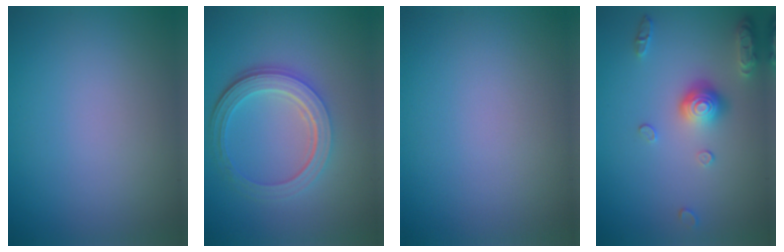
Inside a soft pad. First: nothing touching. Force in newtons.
{"total": 5.2, "press": 3.9, "slide": 3.5}
{"total": 0.0}
{"total": 3.7, "press": 3.0, "slide": 2.1}